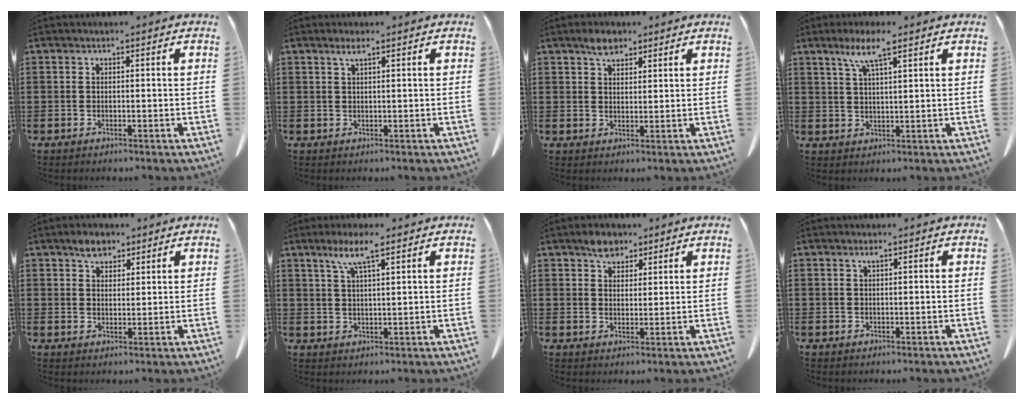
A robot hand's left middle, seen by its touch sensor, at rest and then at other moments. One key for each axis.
{"total": 1.6, "fx": 0.9, "fy": 0.1, "fz": 1.3, "tx": -0.028, "ty": 0.001, "tz": 0.016}
{"total": 3.3, "fx": 2.4, "fy": 1.4, "fz": 1.7, "tx": -0.031, "ty": 0.000, "tz": 0.043}
{"total": 5.8, "fx": 3.7, "fy": 0.8, "fz": 4.5, "tx": -0.097, "ty": 0.003, "tz": 0.063}
{"total": 3.5, "fx": 2.7, "fy": 1.7, "fz": 1.4, "tx": -0.026, "ty": 0.004, "tz": 0.049}
{"total": 5.5, "fx": 3.5, "fy": 0.7, "fz": 4.2, "tx": -0.092, "ty": 0.002, "tz": 0.059}
{"total": 4.0, "fx": 3.0, "fy": 2.1, "fz": 1.4, "tx": -0.029, "ty": 0.005, "tz": 0.056}
{"total": 0.8, "fx": 0.4, "fy": 0.0, "fz": 0.7, "tx": -0.014, "ty": -0.001, "tz": 0.008}